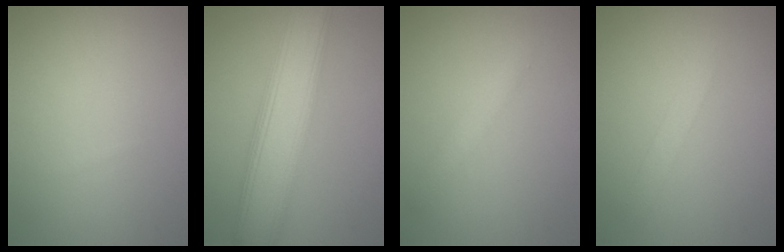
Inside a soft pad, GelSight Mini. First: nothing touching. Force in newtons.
{"total": 8.0, "press": 8.0, "slide": 0.2}
{"total": 1.5, "press": 1.5, "slide": 0.0}
{"total": 1.3, "press": 1.3, "slide": 0.1}